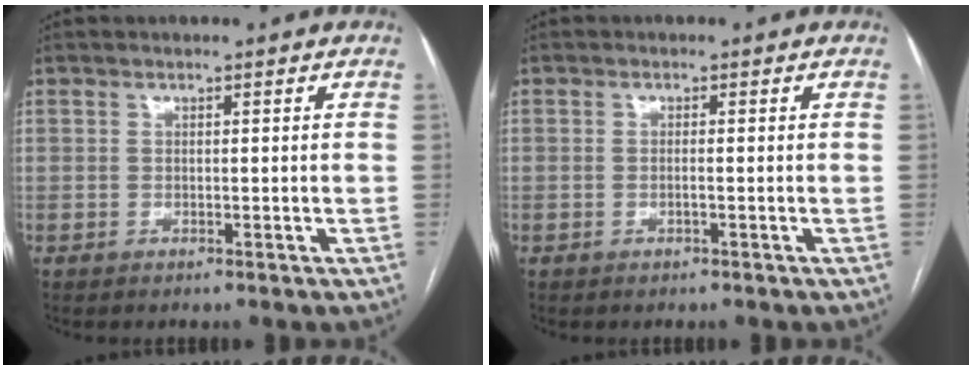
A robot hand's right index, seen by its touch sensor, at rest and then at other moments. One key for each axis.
{"total": 0.7, "fx": -0.2, "fy": 0.0, "fz": 0.7, "tx": -0.016, "ty": 0.002, "tz": 0.000}